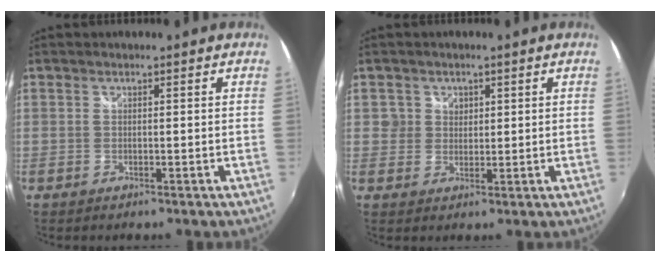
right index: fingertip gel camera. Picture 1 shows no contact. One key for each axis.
{"total": 3.0, "fx": 0.7, "fy": 2.9, "fz": 0.2, "tx": 0.008, "ty": 0.012, "tz": 0.010}